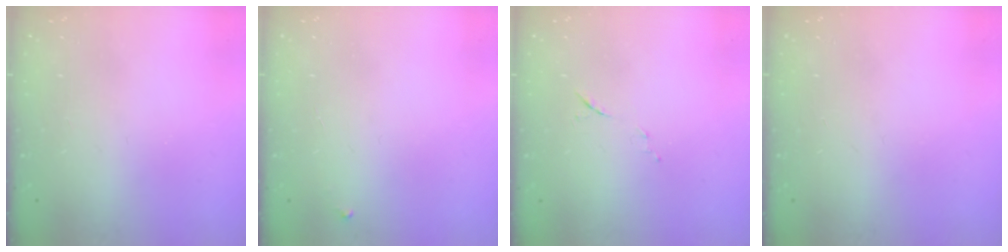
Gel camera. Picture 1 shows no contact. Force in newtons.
{"total": 2.2, "press": 2.2, "slide": 0.1}
{"total": 5.5, "press": 5.4, "slide": 1.1}
{"total": 0.0}